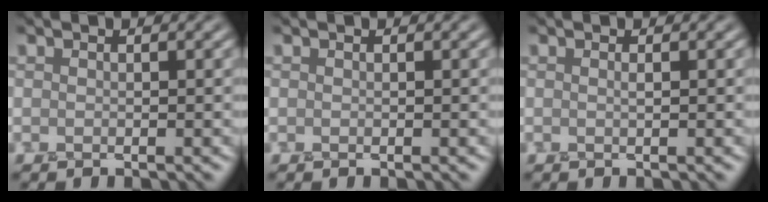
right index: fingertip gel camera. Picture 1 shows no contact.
{"total": 0.0}
{"total": 0.6, "force": [0.1, 0.2, 0.5], "torque": [-0.005, 0.003, -0.001]}